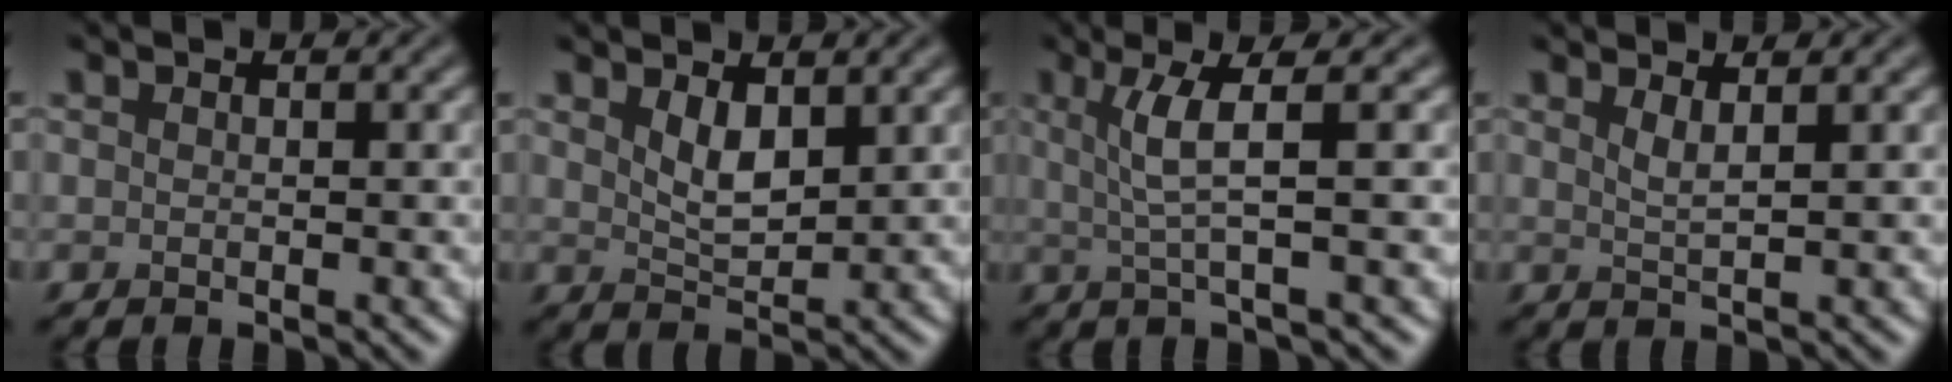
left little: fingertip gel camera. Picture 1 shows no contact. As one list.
[{"total": 2.6, "force": [1.4, 1.1, 1.9], "torque": [-0.040, -0.005, 0.032]}, {"total": 3.8, "force": [0.9, 0.5, 3.6], "torque": [-0.068, 0.002, 0.020]}, {"total": 1.6, "force": [1.0, 0.4, 1.2], "torque": [-0.017, -0.001, 0.014]}]